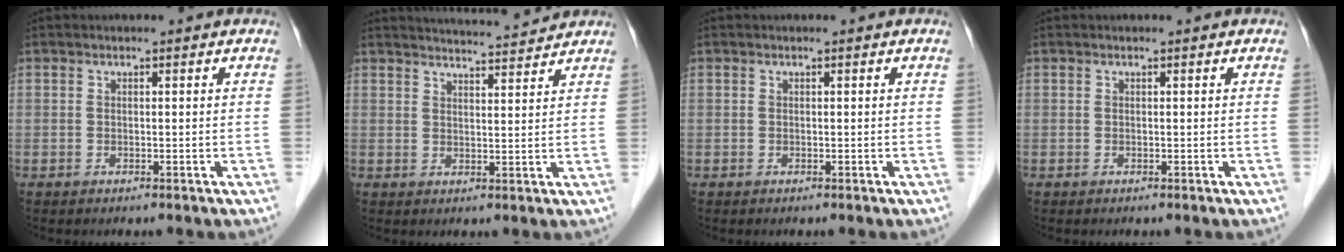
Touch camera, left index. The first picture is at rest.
{"total": 7.4, "force": [7.2, -0.2, 1.4], "torque": [-0.029, 0.009, 0.100]}
{"total": 0.0}
{"total": 0.0}